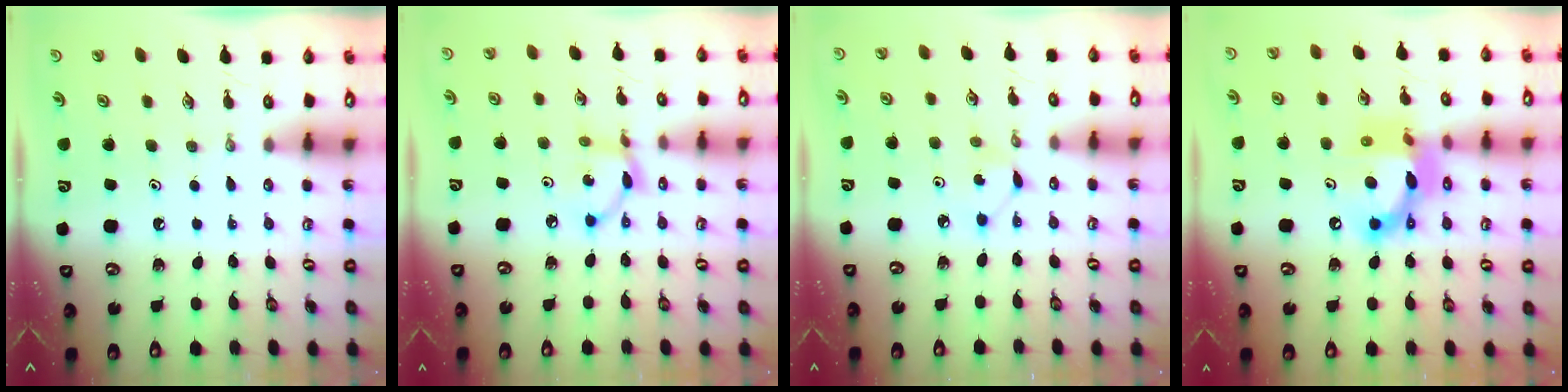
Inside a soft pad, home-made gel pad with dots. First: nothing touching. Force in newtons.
{"total": 7.0, "press": 7.0, "slide": 0.4}
{"total": 2.9, "press": 2.9, "slide": 0.4}
{"total": 14.1, "press": 14.1, "slide": 1.1}